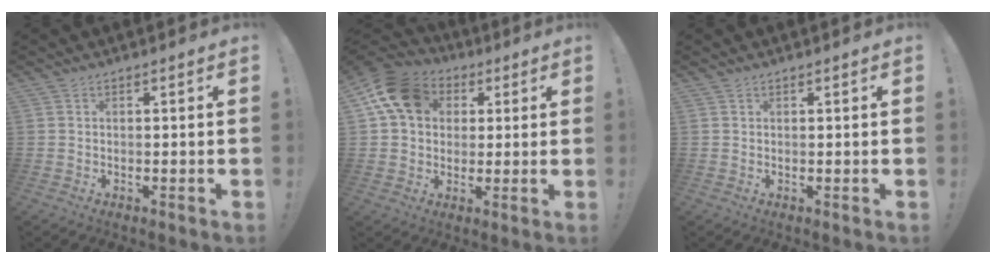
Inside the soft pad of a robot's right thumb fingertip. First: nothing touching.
{"total": 14.3, "force": [4.6, 11.0, 7.8], "torque": [-0.121, -0.006, 0.096]}
{"total": 0.0}